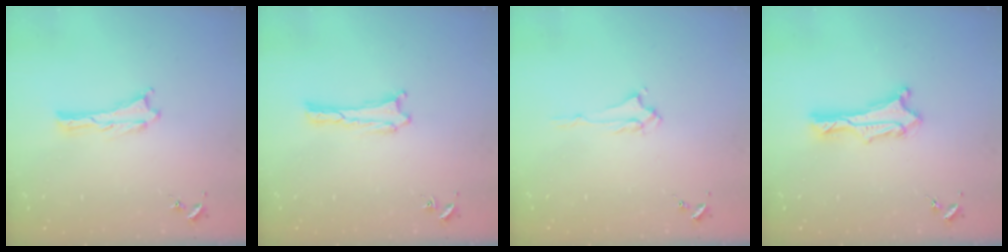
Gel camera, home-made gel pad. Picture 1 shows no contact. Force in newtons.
{"total": 0.0}
{"total": 1.4, "press": 1.4, "slide": 0.3}
{"total": 3.0, "press": 3.0, "slide": 0.2}